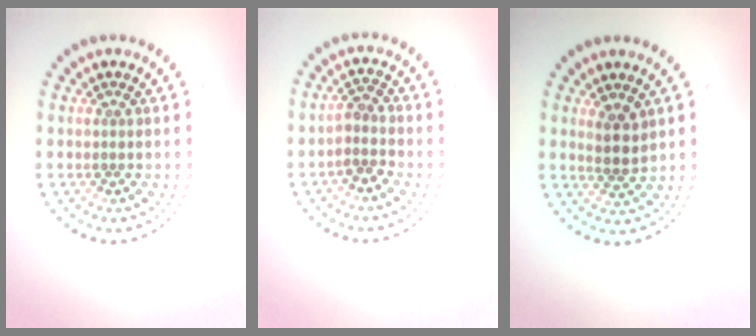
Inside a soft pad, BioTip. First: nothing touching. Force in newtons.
{"total": 1.9, "press": 1.5, "slide": 1.1}
{"total": 2.3, "press": 2.0, "slide": 1.2}